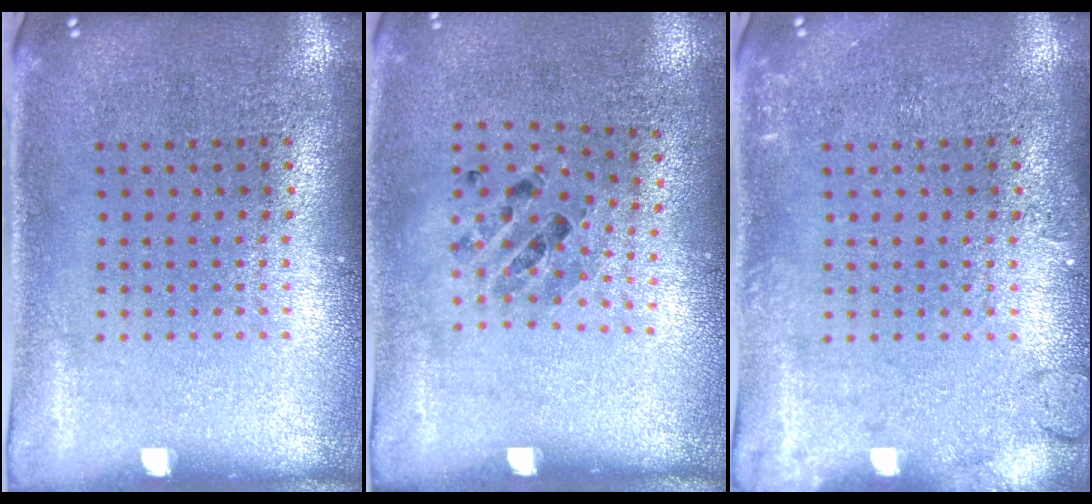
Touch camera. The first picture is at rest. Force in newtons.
{"total": 0.9, "press": 0.7, "slide": 0.5}
{"total": 1.7, "press": 1.7, "slide": 0.3}